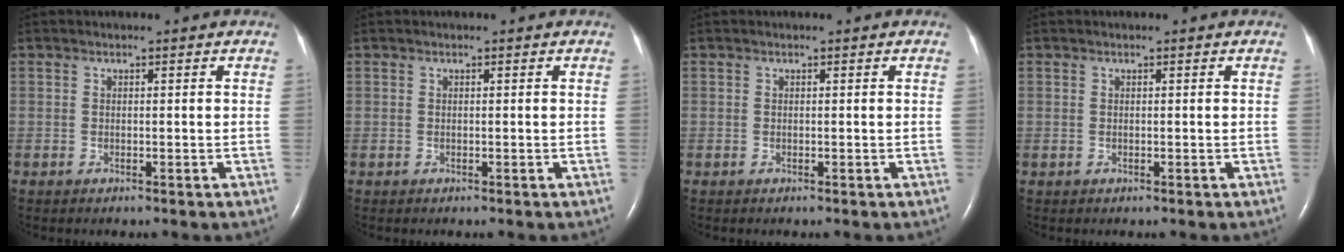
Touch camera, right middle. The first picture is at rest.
{"total": 0.0}
{"total": 0.0}
{"total": 0.0}